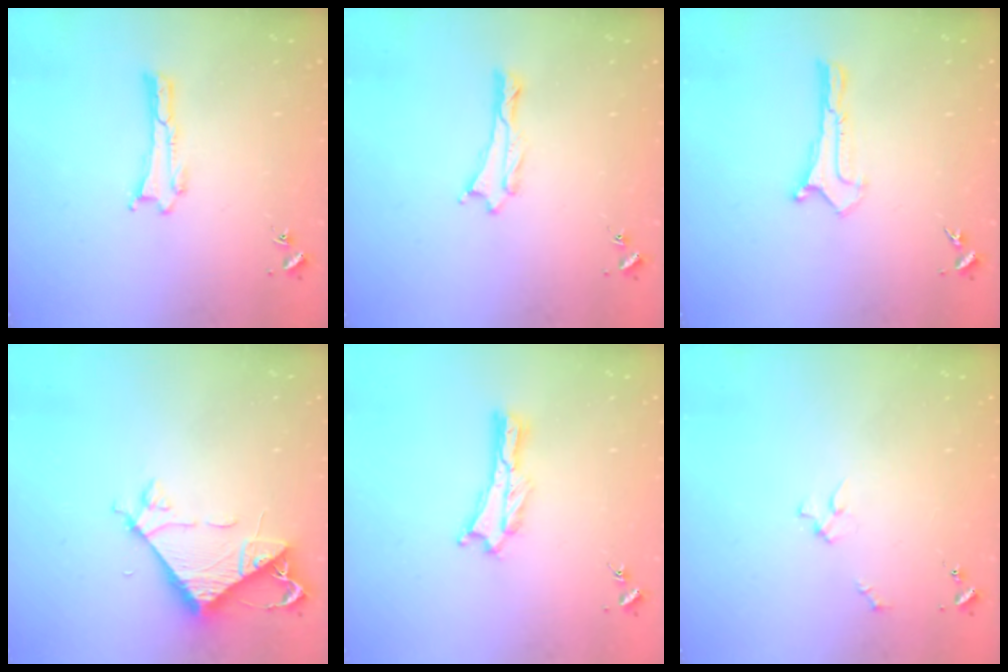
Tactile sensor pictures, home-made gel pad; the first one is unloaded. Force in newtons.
{"total": 0.0}
{"total": 0.0}
{"total": 7.1, "press": 7.1, "slide": 0.6}
{"total": 0.7, "press": 0.7, "slide": 0.2}
{"total": 2.3, "press": 2.2, "slide": 0.3}